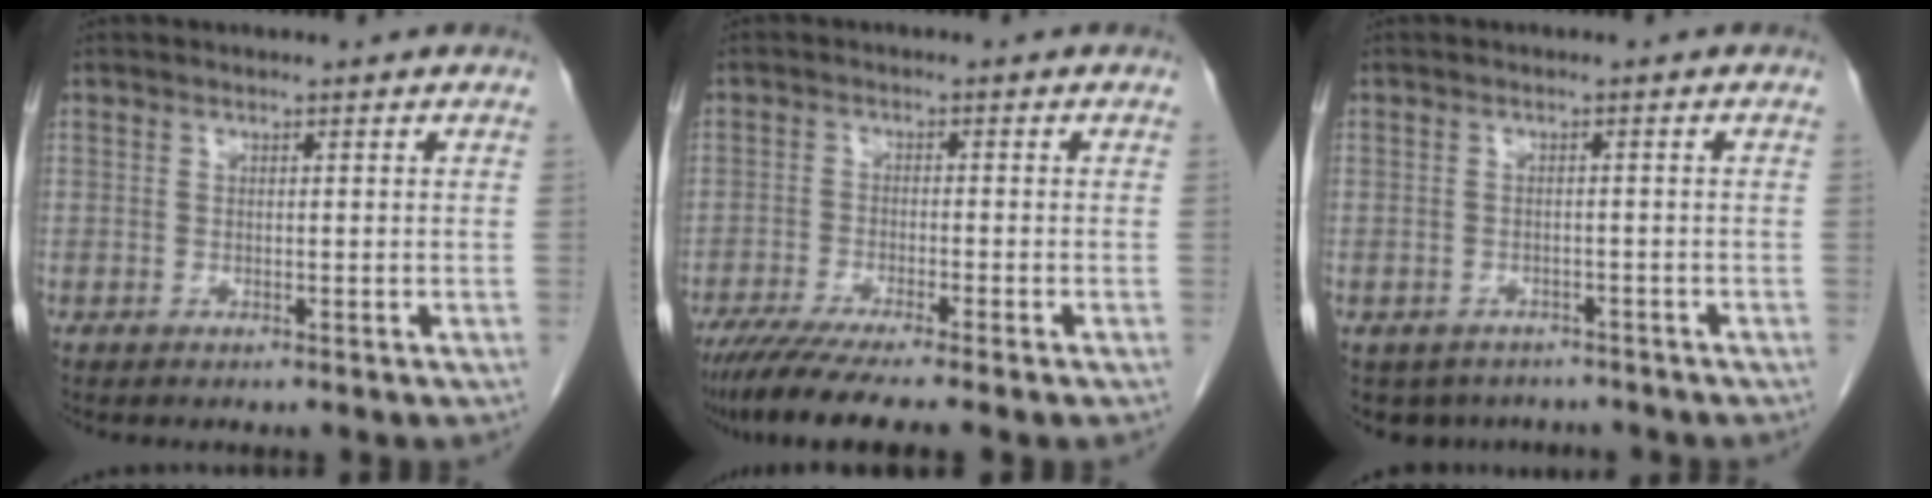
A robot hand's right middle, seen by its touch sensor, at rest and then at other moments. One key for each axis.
{"total": 8.7, "fx": -6.9, "fy": -0.2, "fz": 5.3, "tx": -0.080, "ty": -0.023, "tz": -0.112}
{"total": 6.2, "fx": -5.1, "fy": 3.5, "fz": 0.7, "tx": -0.001, "ty": 0.006, "tz": -0.062}